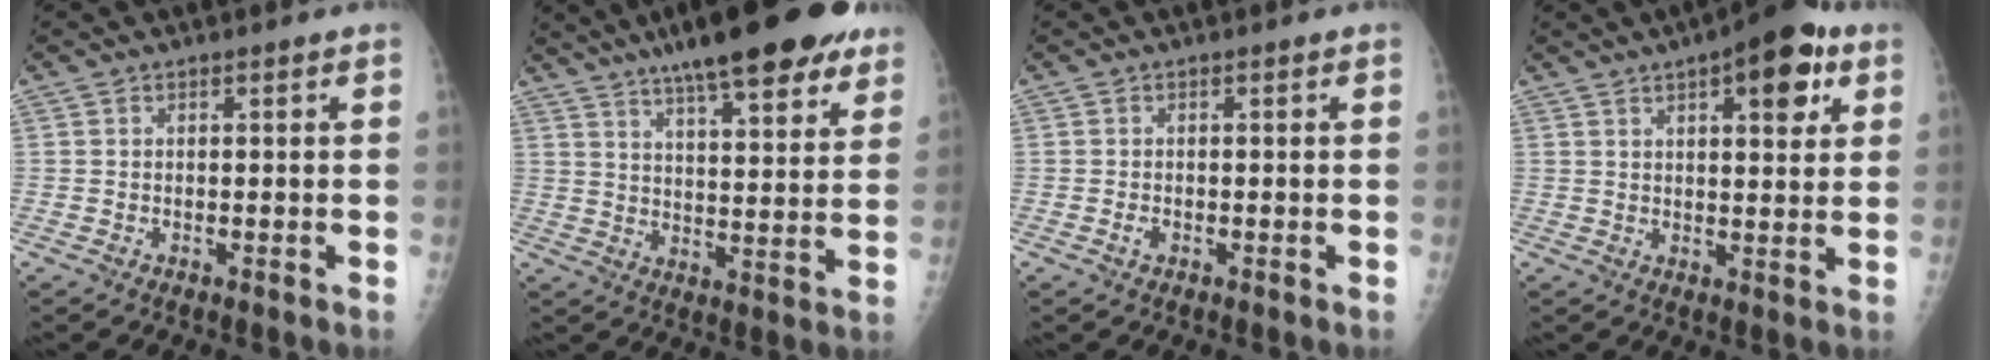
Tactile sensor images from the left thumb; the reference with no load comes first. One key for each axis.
{"total": 22.0, "fx": 15.2, "fy": 5.7, "fz": 14.9, "tx": -0.198, "ty": -0.031, "tz": 0.216}
{"total": 1.0, "fx": -0.3, "fy": 0.7, "fz": 0.6, "tx": -0.011, "ty": 0.000, "tz": -0.006}
{"total": 11.9, "fx": 5.7, "fy": 4.6, "fz": 9.4, "tx": -0.096, "ty": -0.011, "tz": 0.072}